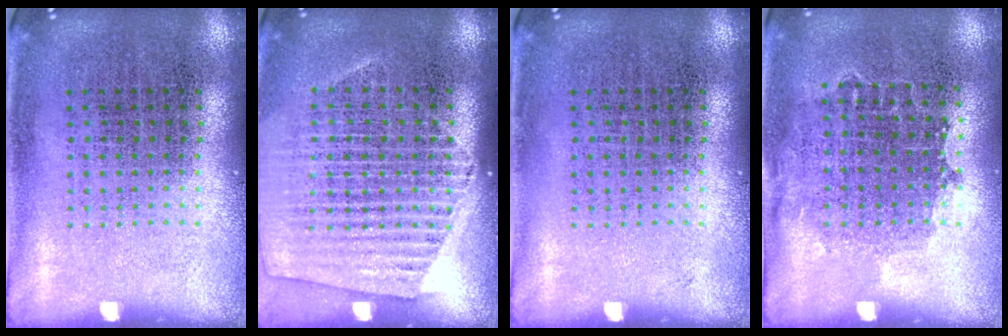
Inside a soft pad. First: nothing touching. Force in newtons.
{"total": 1.5, "press": 1.5, "slide": 0.4}
{"total": 0.0}
{"total": 0.8, "press": 0.7, "slide": 0.5}